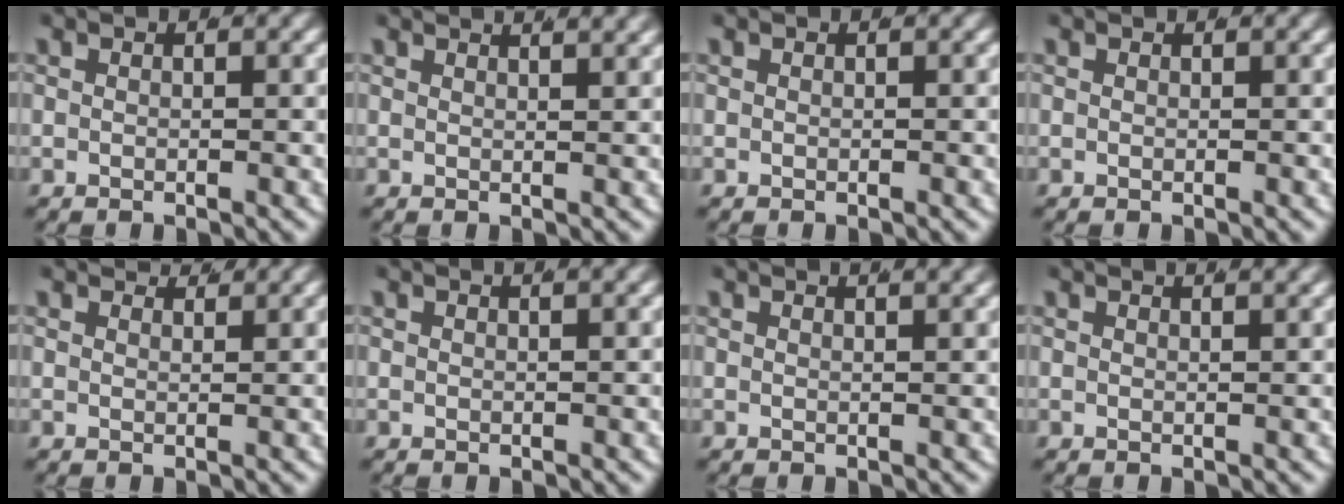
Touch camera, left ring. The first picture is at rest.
{"total": 2.7, "force": [2.4, -0.2, 1.2], "torque": [-0.009, 0.003, 0.036]}
{"total": 0.0}
{"total": 0.0}
{"total": 2.4, "force": [2.3, -0.3, 0.5], "torque": [0.000, -0.004, 0.038]}
{"total": 1.4, "force": [1.1, -0.5, 0.6], "torque": [0.000, 0.004, 0.017]}
{"total": 2.2, "force": [1.9, -0.3, 1.0], "torque": [-0.007, 0.004, 0.029]}
{"total": 2.1, "force": [1.9, -0.3, 1.0], "torque": [-0.006, 0.003, 0.029]}